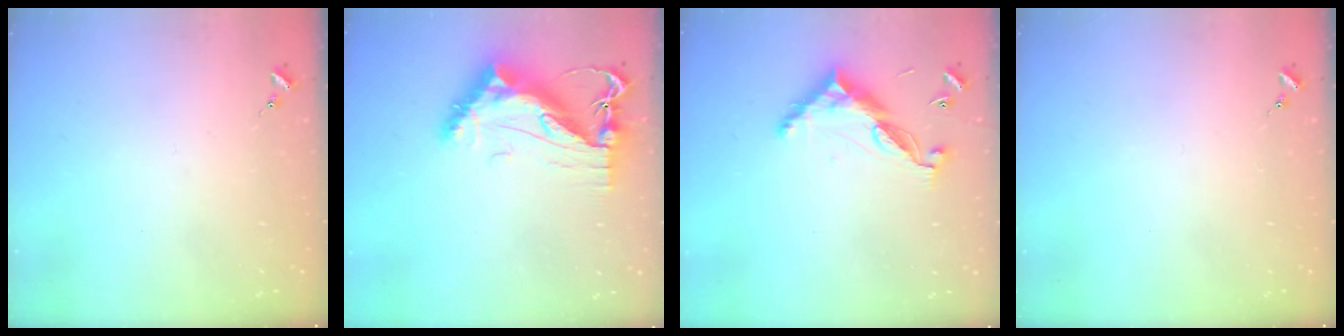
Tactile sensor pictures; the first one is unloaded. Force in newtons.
{"total": 11.9, "press": 11.9, "slide": 1.0}
{"total": 10.4, "press": 10.4, "slide": 0.4}
{"total": 0.0}